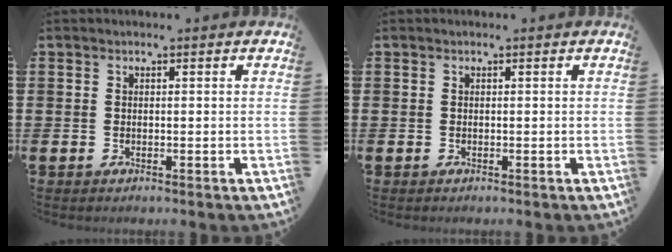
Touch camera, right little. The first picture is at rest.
{"total": 0.0}